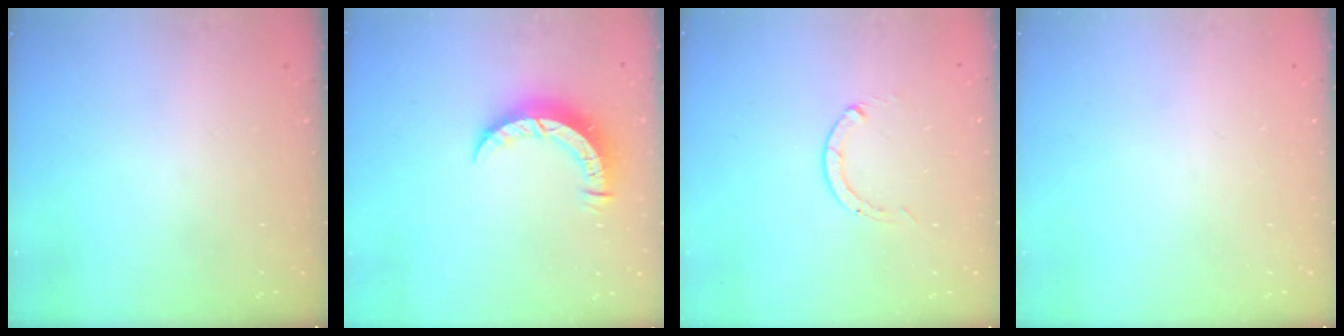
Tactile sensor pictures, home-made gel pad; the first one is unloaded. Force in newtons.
{"total": 6.3, "press": 6.3, "slide": 0.6}
{"total": 0.0}
{"total": 0.0}